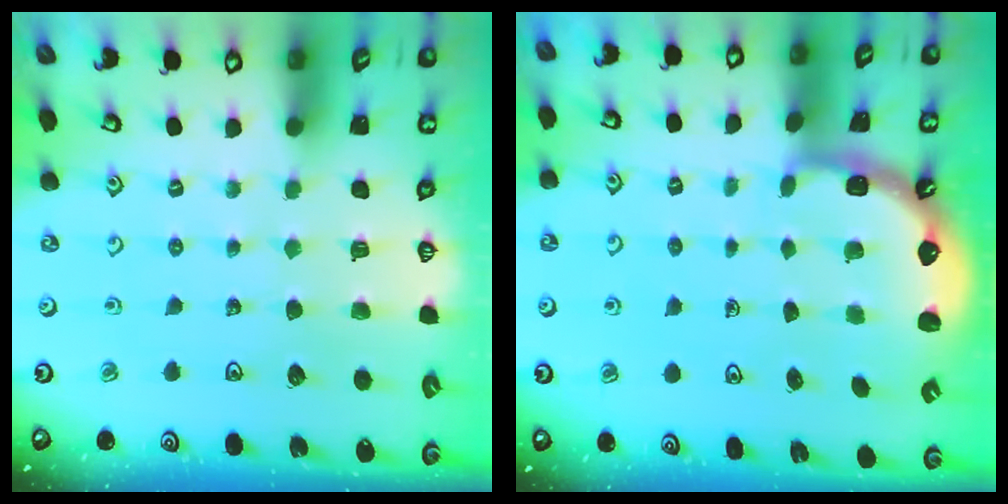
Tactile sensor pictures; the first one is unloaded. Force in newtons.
{"total": 2.3, "press": 2.0, "slide": 1.2}